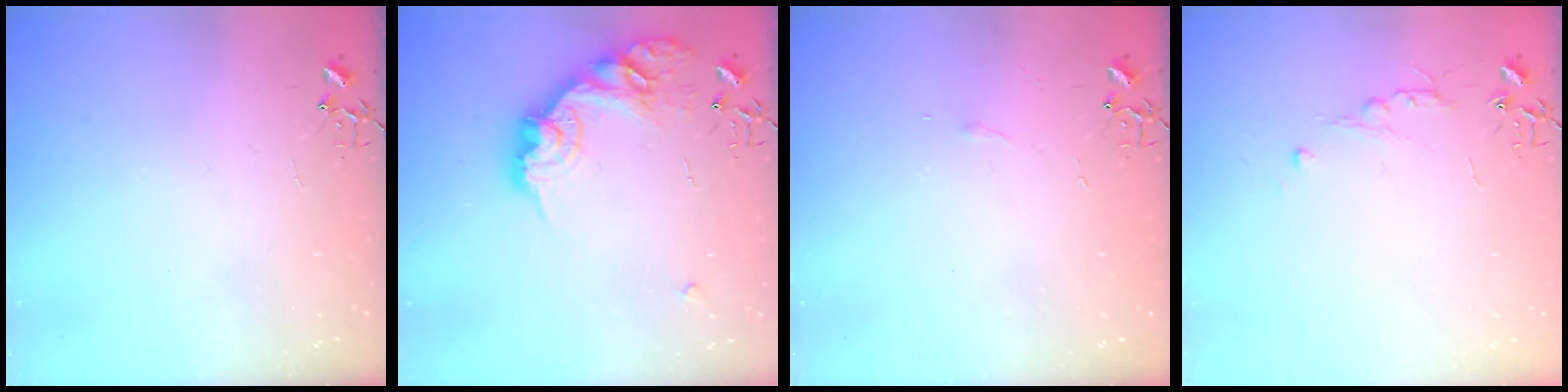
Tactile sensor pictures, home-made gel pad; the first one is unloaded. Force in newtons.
{"total": 18.3, "press": 18.3, "slide": 1.0}
{"total": 3.3, "press": 3.2, "slide": 0.6}
{"total": 4.8, "press": 4.8, "slide": 0.7}